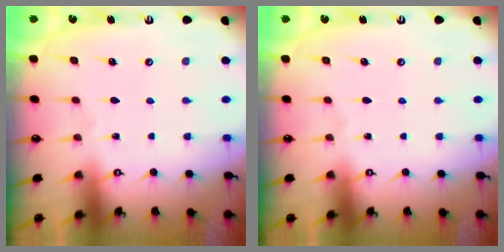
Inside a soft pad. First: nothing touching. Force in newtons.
{"total": 0.0}